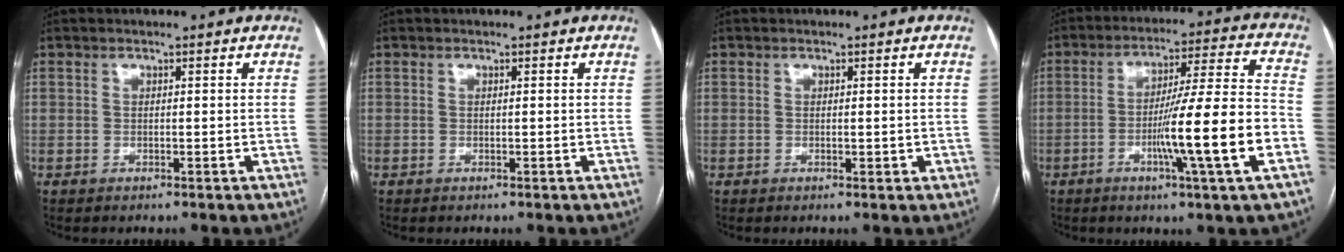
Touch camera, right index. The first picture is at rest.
{"total": 0.0}
{"total": 1.0, "force": [0.0, 0.6, 0.7], "torque": [-0.010, -0.001, 0.004]}
{"total": 15.1, "force": [-4.6, -1.0, 14.3], "torque": [-0.236, -0.003, -0.077]}